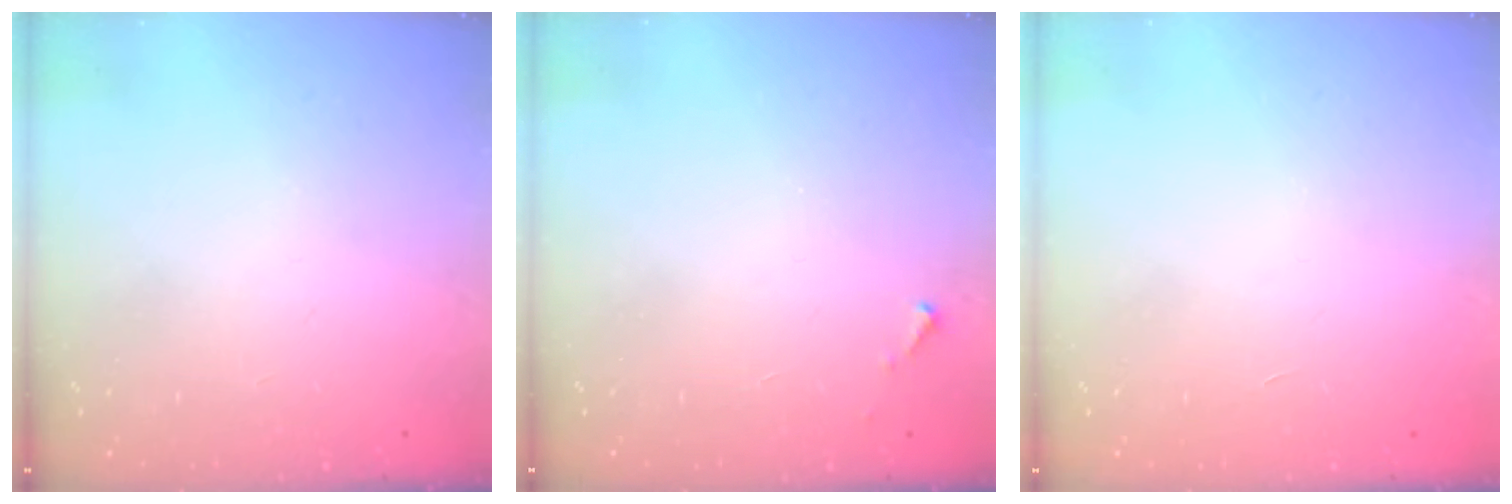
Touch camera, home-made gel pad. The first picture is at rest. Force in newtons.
{"total": 2.8, "press": 2.8, "slide": 0.1}
{"total": 1.7, "press": 1.7, "slide": 0.1}